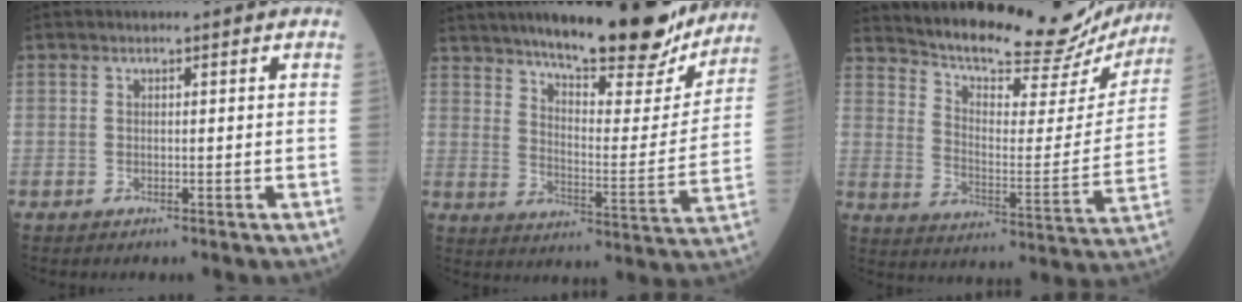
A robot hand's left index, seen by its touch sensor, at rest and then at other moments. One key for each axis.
{"total": 22.6, "fx": 18.6, "fy": 4.6, "fz": 12.1, "tx": -0.178, "ty": -0.013, "tz": 0.255}
{"total": 22.4, "fx": 20.8, "fy": 4.3, "fz": 7.1, "tx": -0.110, "ty": -0.043, "tz": 0.277}